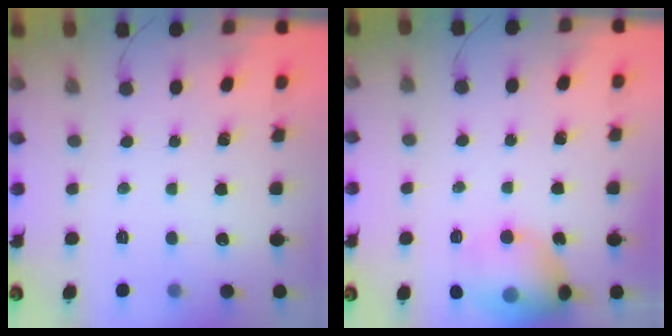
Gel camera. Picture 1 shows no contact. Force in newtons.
{"total": 14.0, "press": 13.9, "slide": 2.0}